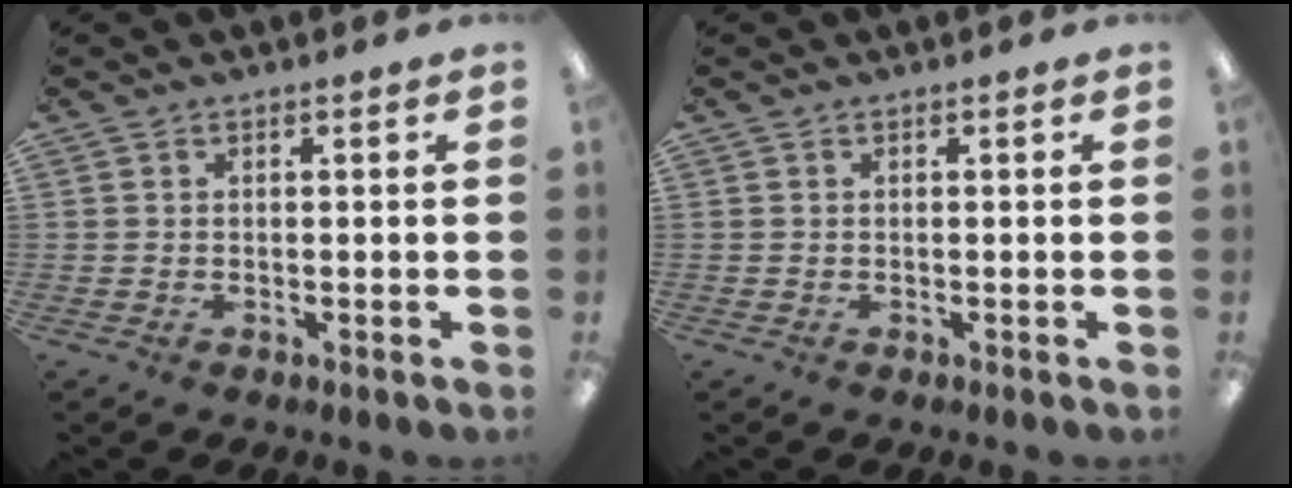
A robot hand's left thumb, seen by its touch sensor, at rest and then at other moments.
{"total": 0.0}